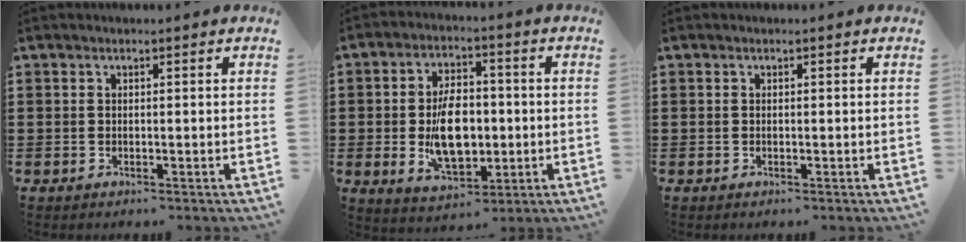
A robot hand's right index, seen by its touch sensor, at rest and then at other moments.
{"total": 9.8, "force": [-1.2, 5.6, 8.0], "torque": [-0.151, 0.001, -0.025]}
{"total": 0.0}